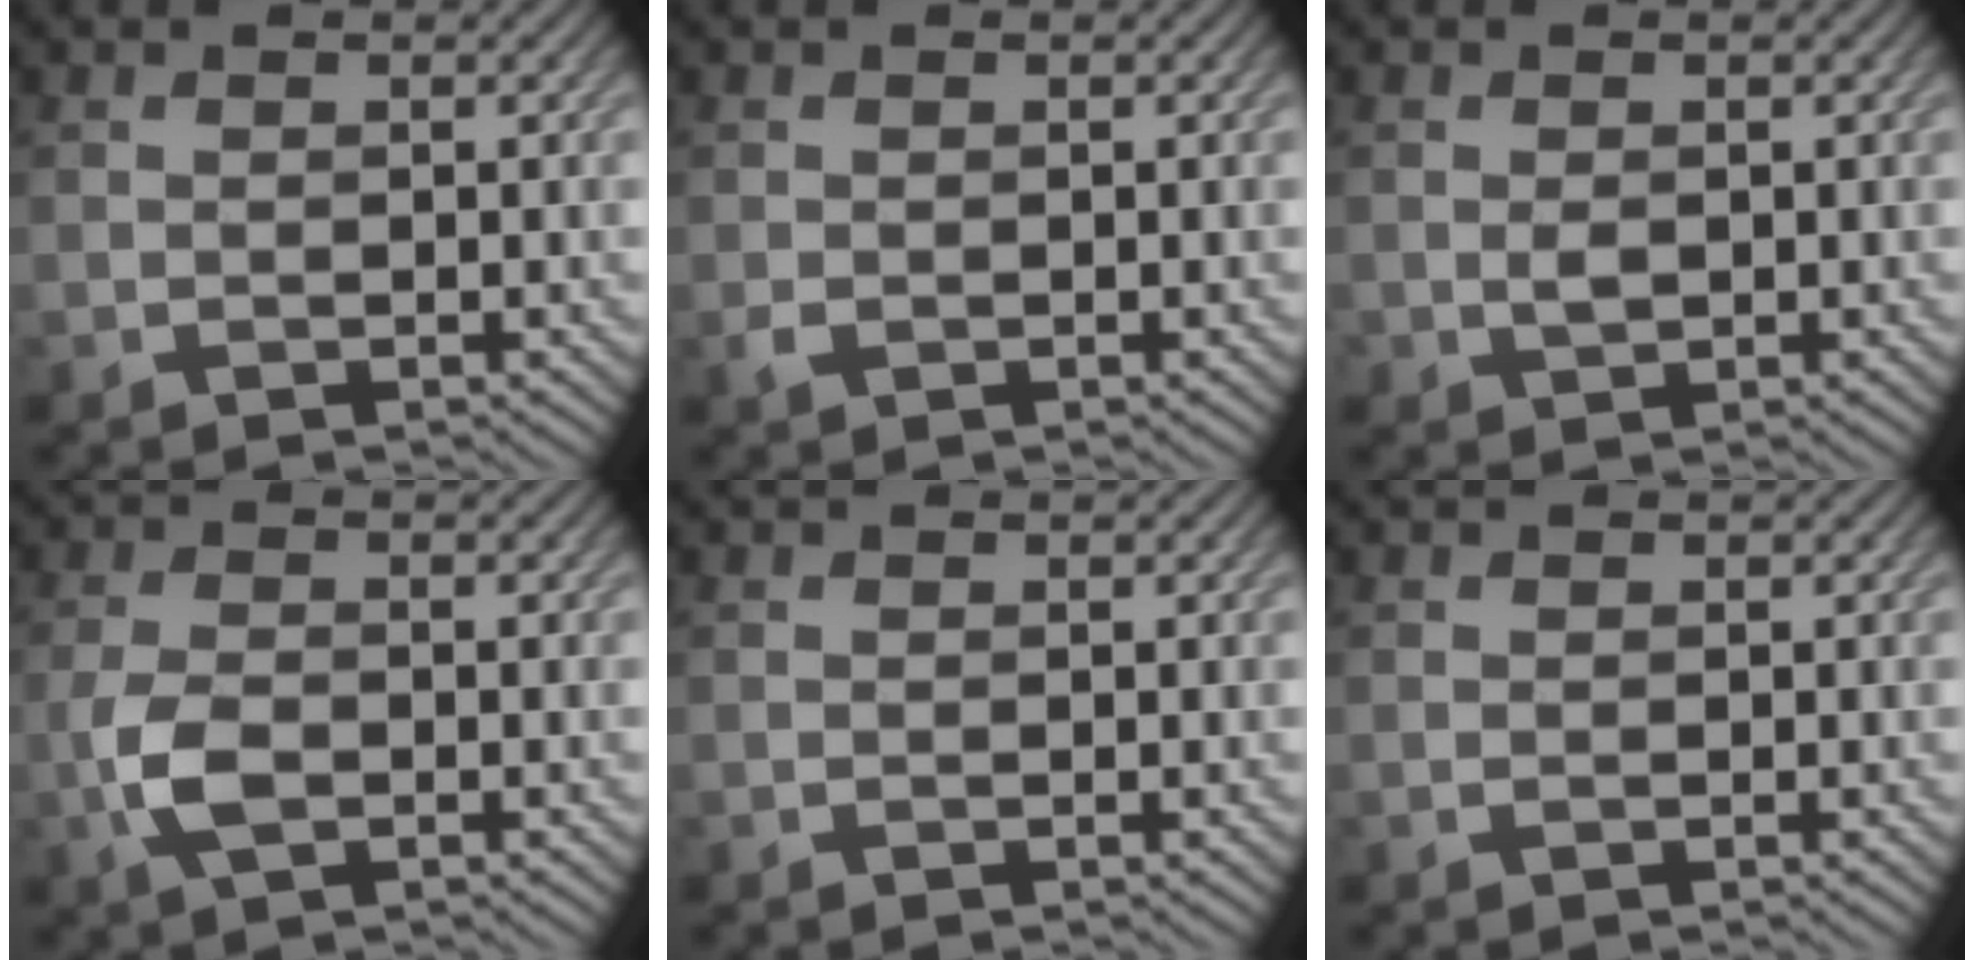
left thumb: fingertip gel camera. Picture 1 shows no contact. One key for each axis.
{"total": 0.9, "fx": -0.2, "fy": 0.7, "fz": 0.6, "tx": -0.014, "ty": -0.004, "tz": -0.005}
{"total": 1.3, "fx": 0.0, "fy": 0.9, "fz": 0.9, "tx": -0.020, "ty": -0.002, "tz": 0.001}
{"total": 4.0, "fx": -1.4, "fy": 1.8, "fz": 3.3, "tx": -0.080, "ty": -0.001, "tz": -0.034}
{"total": 0.0}
{"total": 0.0}